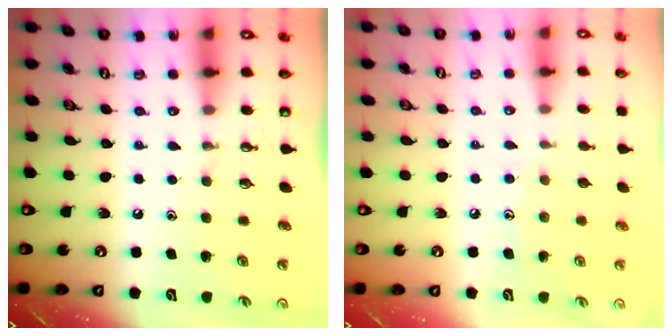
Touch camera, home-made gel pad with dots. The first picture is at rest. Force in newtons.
{"total": 5.4, "press": 5.4, "slide": 0.4}